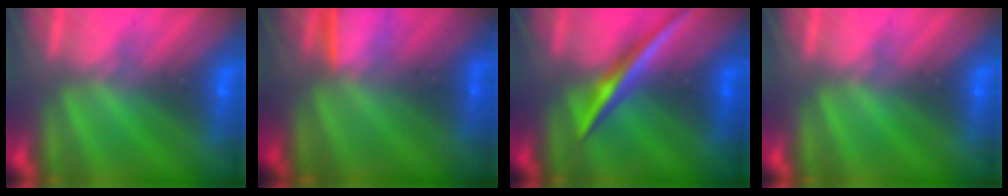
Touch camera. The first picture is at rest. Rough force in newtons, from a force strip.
{"total": 1.4}
{"total": 2.1}
{"total": 0.0}